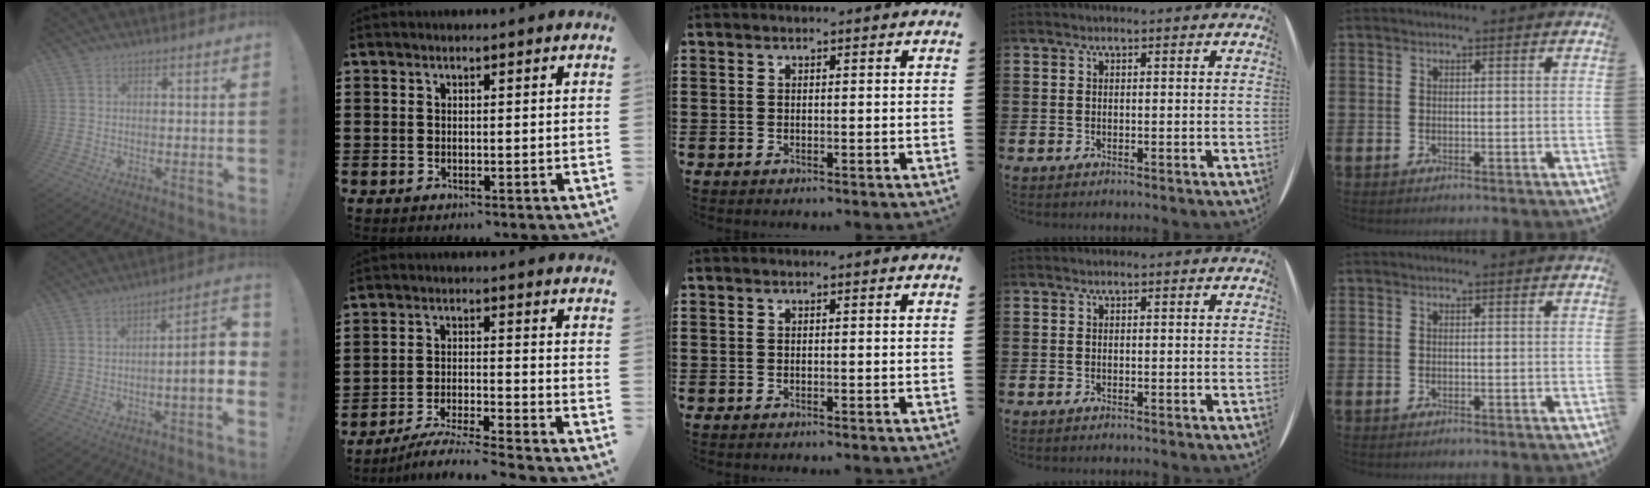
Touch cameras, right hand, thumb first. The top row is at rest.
{"thumb": {"total": 9.1, "force": [-1.8, 1.0, 8.9], "torque": [-0.126, -0.002, -0.036]}, "index": {"total": 5.5, "force": [-5.2, -0.4, 1.8], "torque": [-0.038, -0.012, -0.103]}}